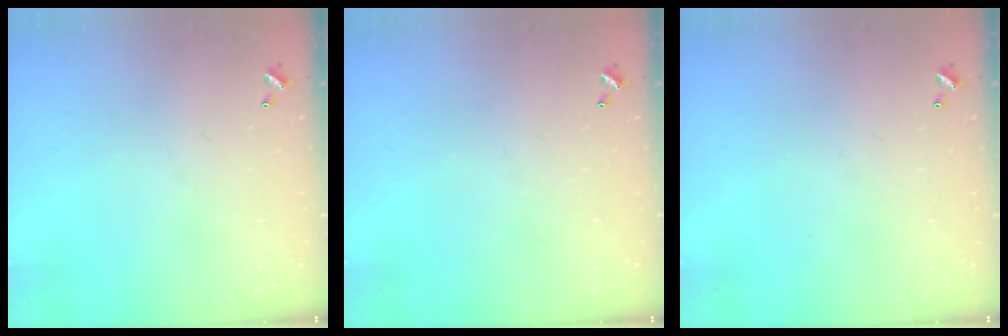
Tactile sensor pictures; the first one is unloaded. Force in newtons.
{"total": 0.0}
{"total": 0.0}